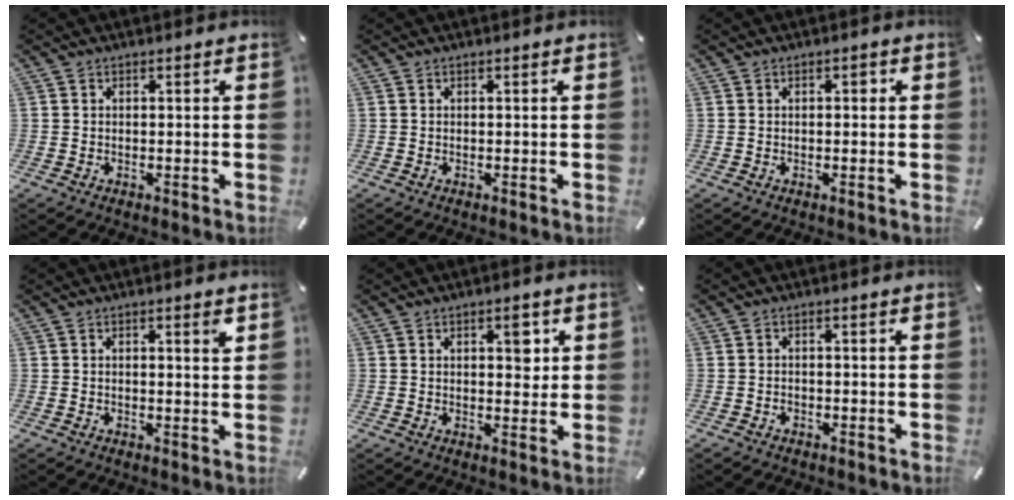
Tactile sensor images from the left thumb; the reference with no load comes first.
{"total": 0.0}
{"total": 1.4, "force": [0.1, 0.7, 1.2], "torque": [-0.016, 0.003, -0.003]}
{"total": 1.9, "force": [0.7, 0.3, 1.8], "torque": [-0.021, -0.005, 0.007]}
{"total": 5.3, "force": [1.7, 2.9, 4.2], "torque": [-0.039, -0.012, 0.017]}
{"total": 1.5, "force": [-0.8, 1.0, 0.7], "torque": [-0.016, 0.003, -0.018]}